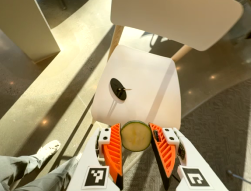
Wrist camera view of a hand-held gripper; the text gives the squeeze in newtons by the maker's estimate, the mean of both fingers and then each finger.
{"total": 9.0, "left": 8.9, "right": 9.1}